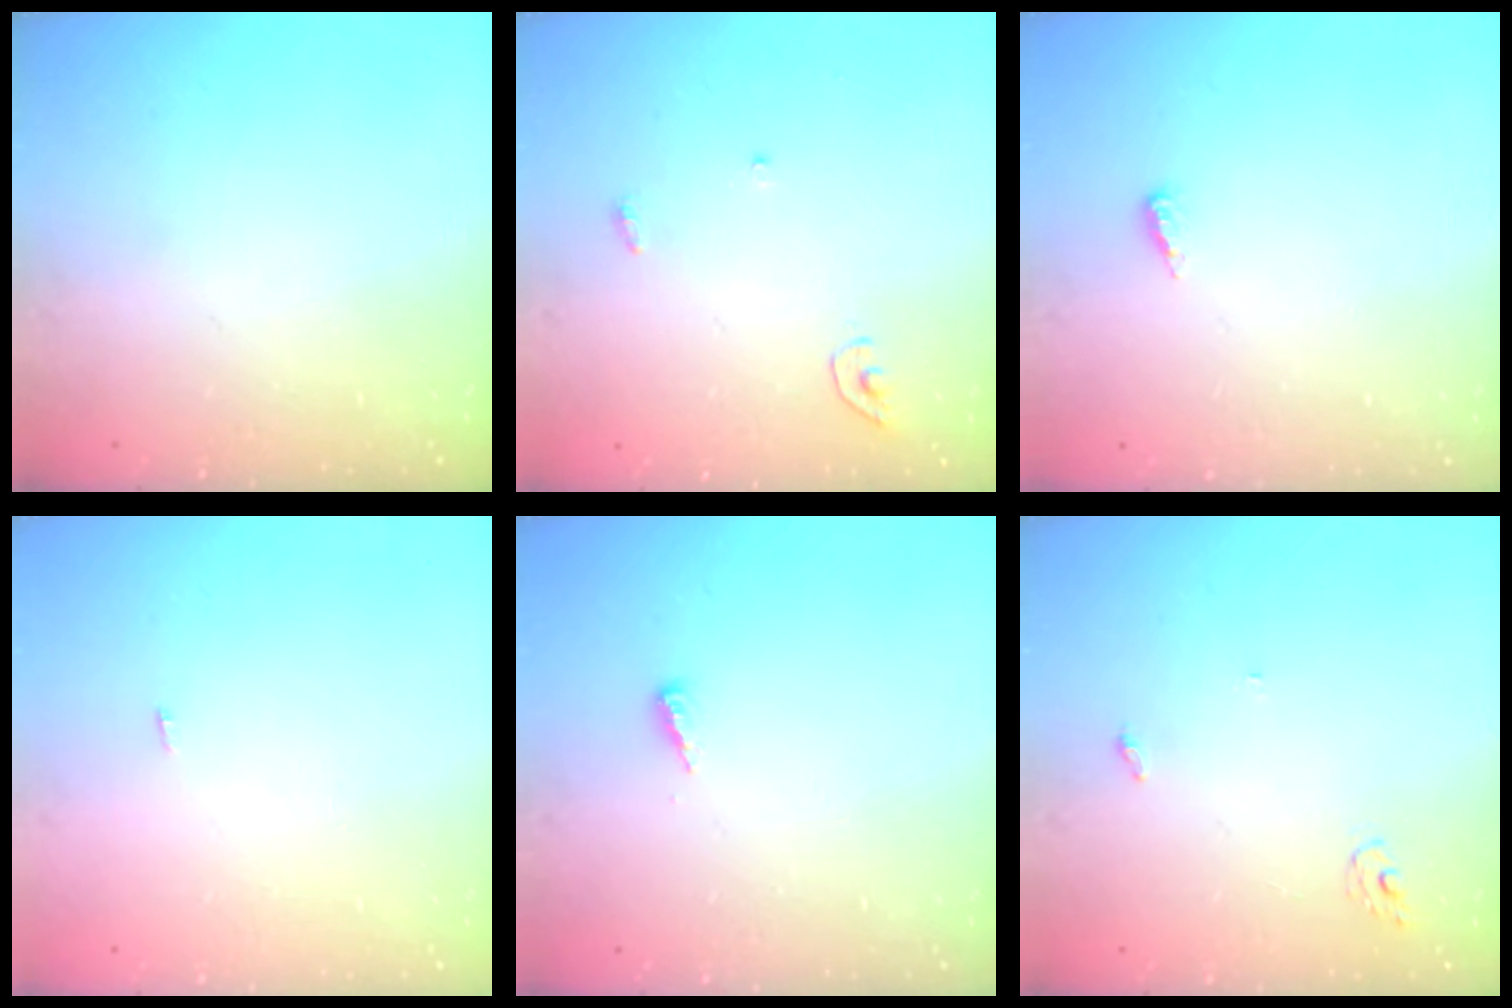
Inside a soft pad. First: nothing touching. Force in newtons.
{"total": 3.5, "press": 3.5, "slide": 0.3}
{"total": 4.3, "press": 4.2, "slide": 0.9}
{"total": 6.1, "press": 1.7, "slide": 5.9}
{"total": 3.1, "press": 3.1, "slide": 0.3}
{"total": 2.8, "press": 2.8, "slide": 0.2}